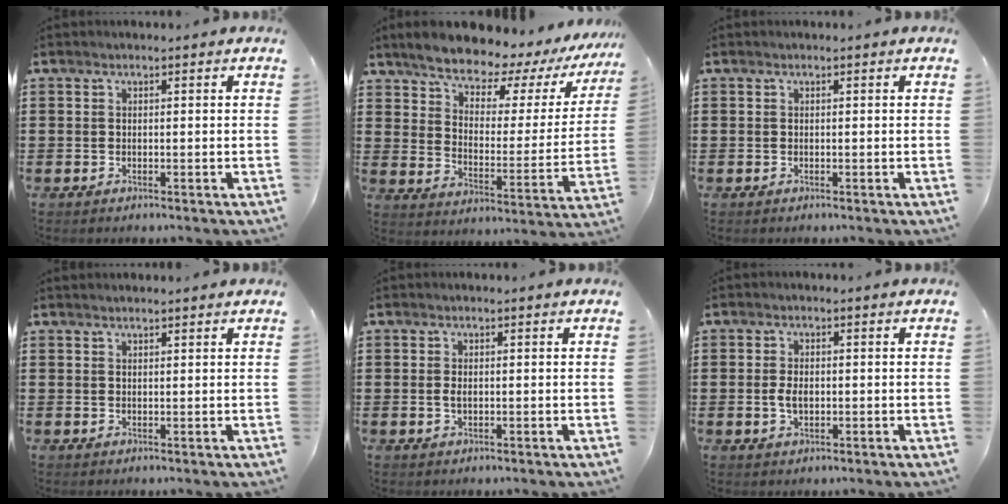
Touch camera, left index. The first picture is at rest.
{"total": 7.6, "force": [7.0, 1.7, 2.5], "torque": [-0.070, -0.056, 0.116]}
{"total": 0.0}
{"total": 1.0, "force": [1.0, 0.0, 0.3], "torque": [-0.007, -0.001, 0.019]}
{"total": 1.3, "force": [0.0, 0.6, 1.2], "torque": [-0.025, 0.002, 0.000]}
{"total": 3.0, "force": [-0.2, 1.6, 2.5], "torque": [-0.056, 0.002, -0.006]}